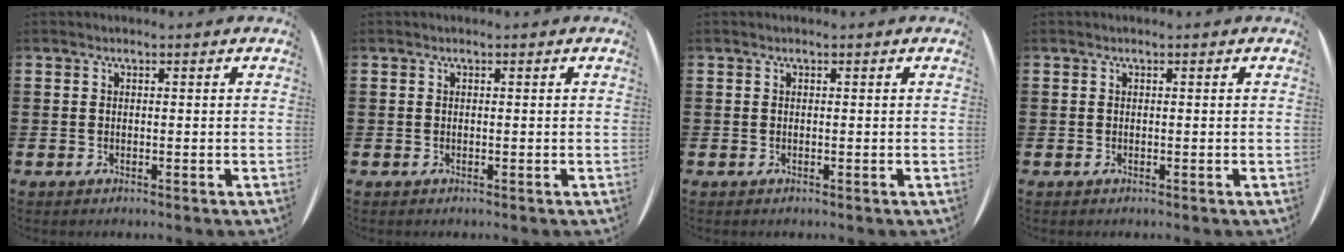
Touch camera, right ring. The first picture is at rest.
{"total": 0.0}
{"total": 0.0}
{"total": 0.0}